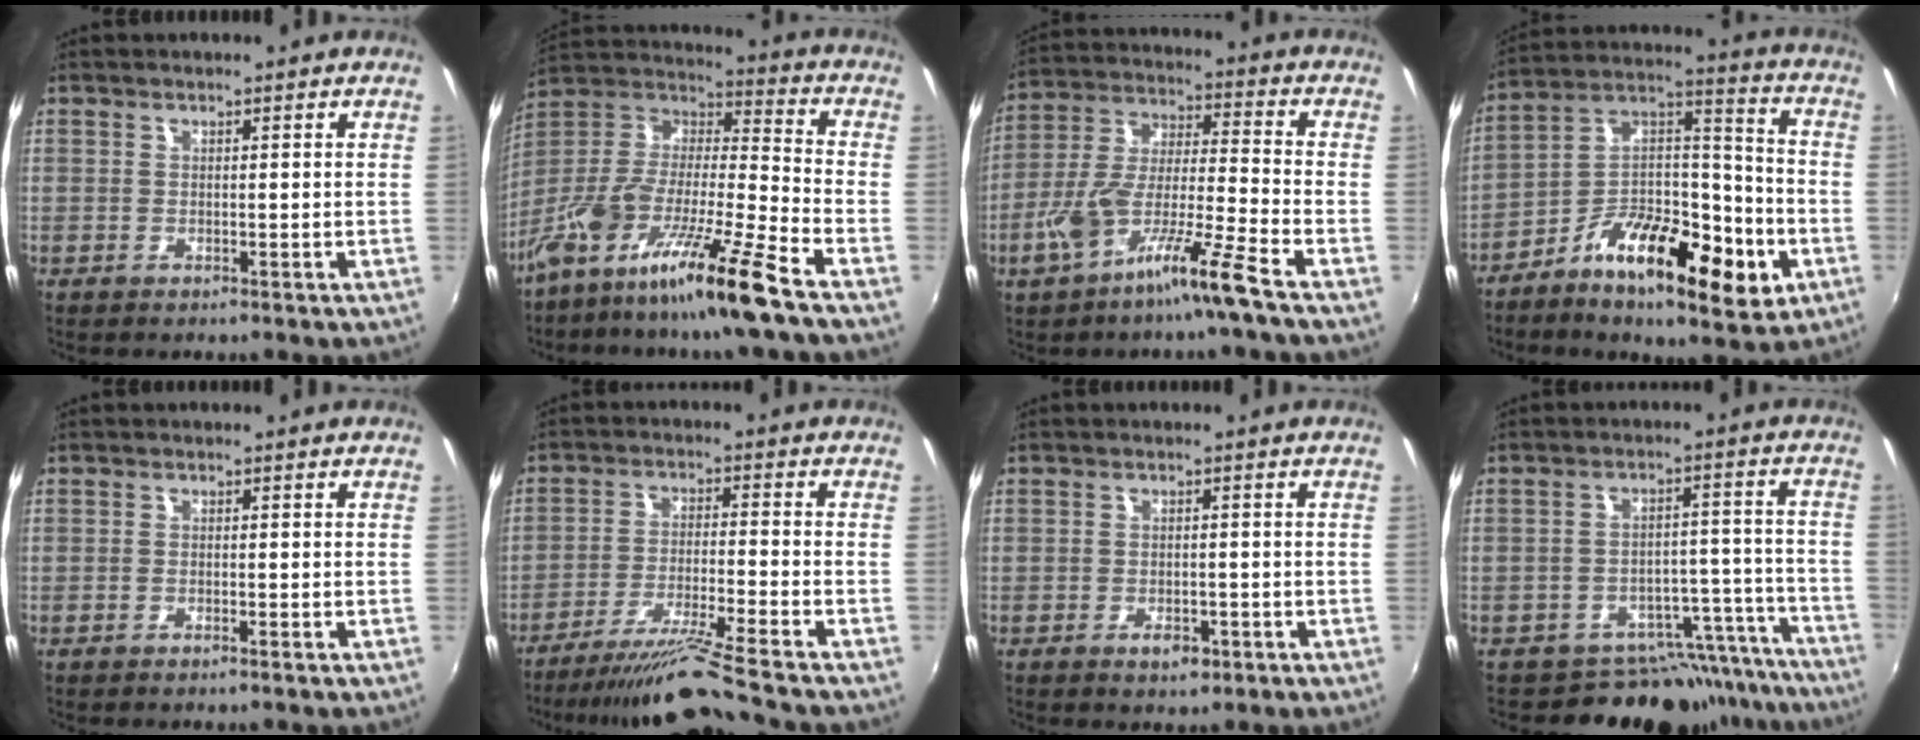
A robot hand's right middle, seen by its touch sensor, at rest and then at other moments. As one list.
[{"total": 19.2, "force": [-13.6, -0.3, 13.6], "torque": [-0.235, -0.031, -0.253]}, {"total": 12.6, "force": [-7.4, 0.1, 10.2], "torque": [-0.201, -0.010, -0.142]}, {"total": 18.5, "force": [-8.6, 6.9, 14.8], "torque": [-0.245, 0.006, -0.147]}, {"total": 0.6, "force": [-0.6, 0.0, 0.3], "torque": [-0.005, -0.002, -0.012]}, {"total": 10.7, "force": [-9.5, -2.7, 4.2], "torque": [-0.097, -0.006, -0.167]}, {"total": 2.7, "force": [-1.5, 1.6, 1.7], "torque": [-0.031, -0.005, -0.021]}, {"total": 15.7, "force": [-14.2, 6.3, 1.8], "torque": [-0.011, 0.056, -0.176]}]